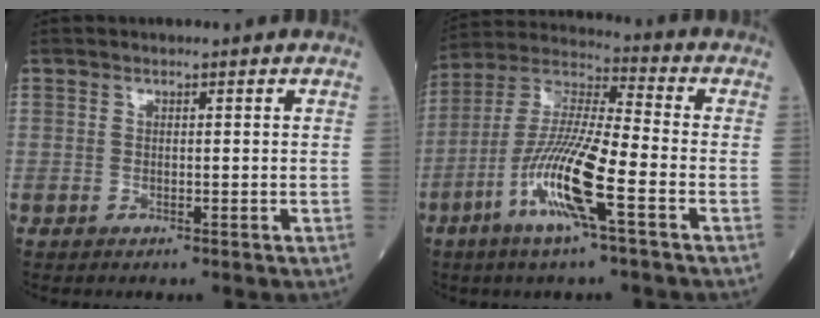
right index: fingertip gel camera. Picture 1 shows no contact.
{"total": 13.7, "force": [-5.5, 0.8, 12.5], "torque": [-0.257, -0.007, -0.112]}